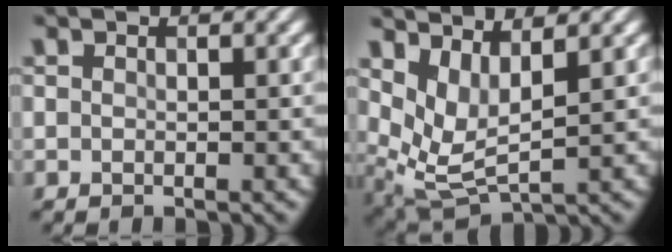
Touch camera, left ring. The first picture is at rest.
{"total": 4.6, "force": [2.1, 2.0, 3.6], "torque": [-0.084, -0.014, 0.051]}